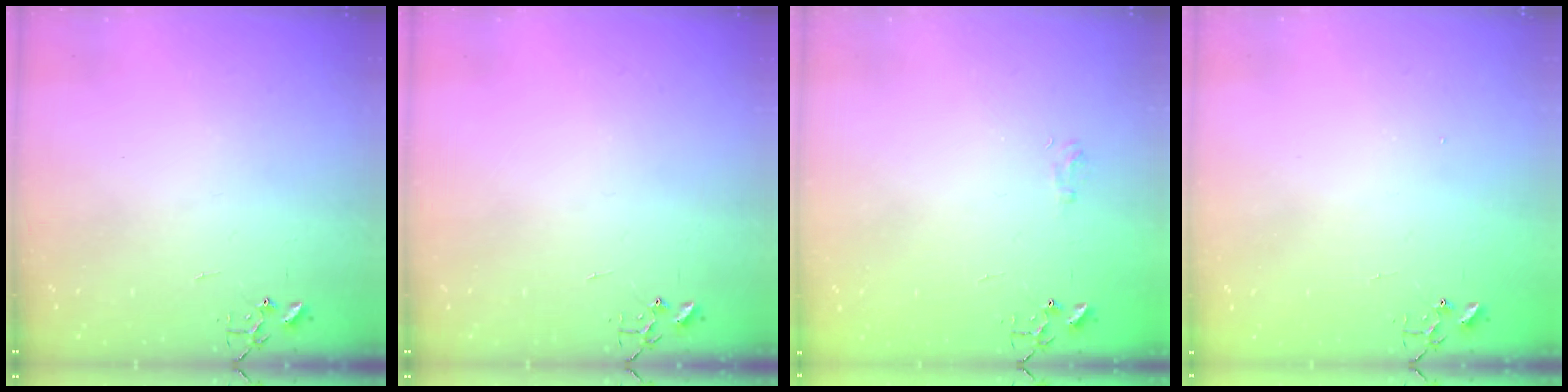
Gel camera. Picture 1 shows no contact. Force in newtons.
{"total": 0.0}
{"total": 5.6, "press": 5.6, "slide": 0.7}
{"total": 1.3, "press": 1.2, "slide": 0.1}